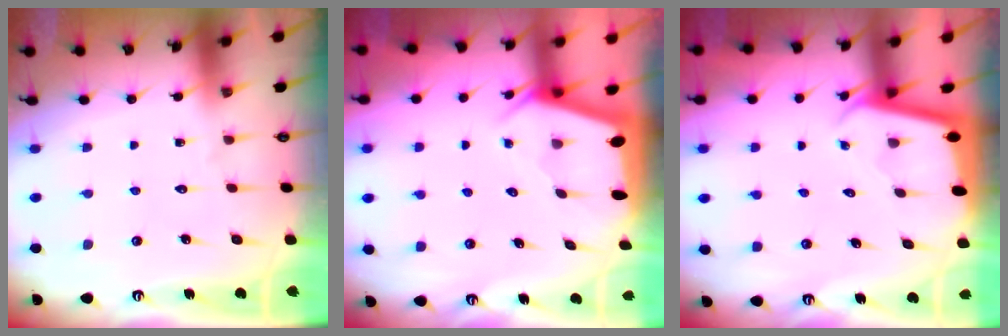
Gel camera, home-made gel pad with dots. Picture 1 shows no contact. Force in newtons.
{"total": 2.0, "press": 2.0, "slide": 0.5}
{"total": 1.9, "press": 1.9, "slide": 0.1}